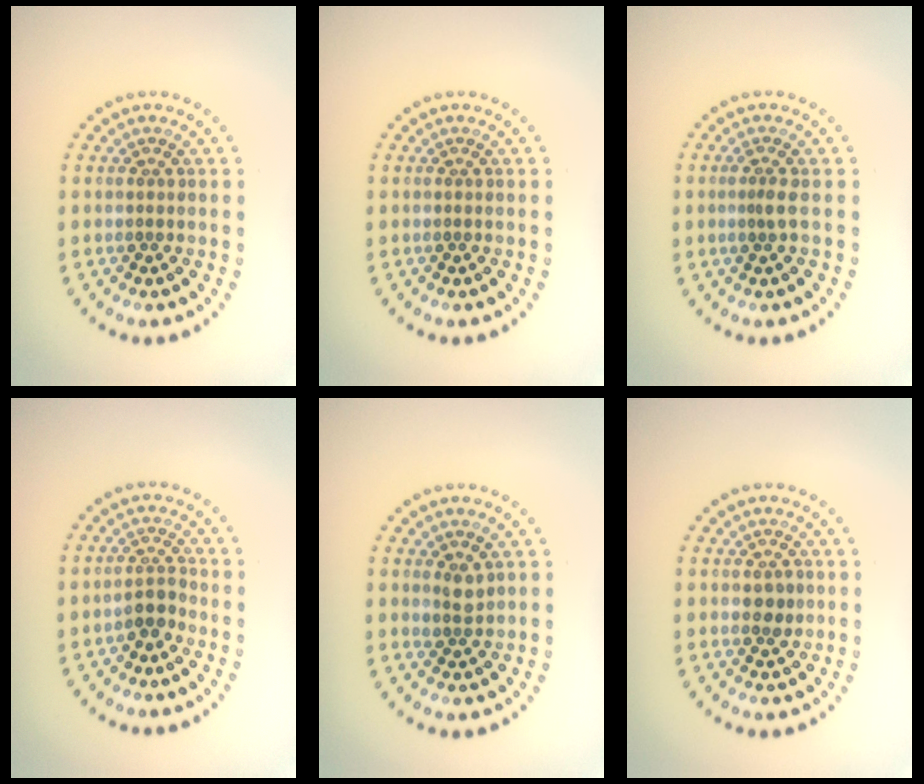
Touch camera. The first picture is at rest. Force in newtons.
{"total": 0.0}
{"total": 1.0, "press": 0.6, "slide": 0.8}
{"total": 1.7, "press": 1.3, "slide": 1.1}
{"total": 1.5, "press": 1.3, "slide": 0.8}
{"total": 1.5, "press": 1.5, "slide": 0.2}